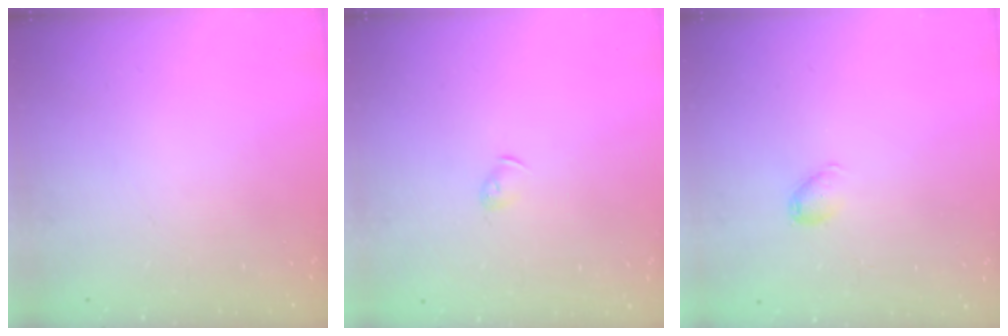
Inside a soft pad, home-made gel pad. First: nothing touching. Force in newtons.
{"total": 3.5, "press": 3.5, "slide": 0.8}
{"total": 5.2, "press": 5.1, "slide": 1.1}